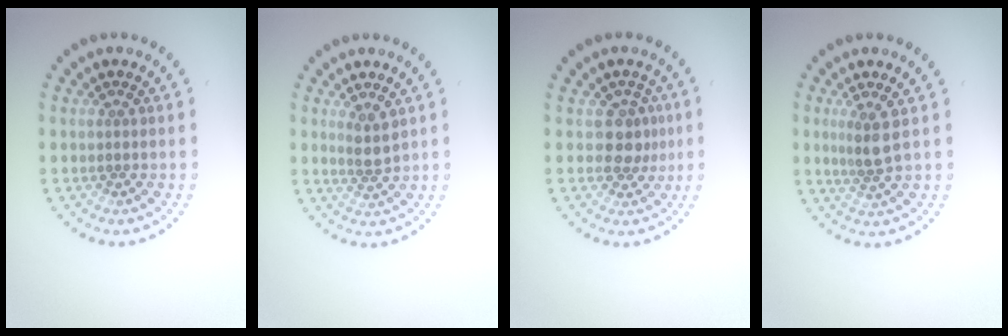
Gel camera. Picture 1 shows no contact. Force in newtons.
{"total": 1.9, "press": 1.5, "slide": 1.2}
{"total": 2.5, "press": 2.1, "slide": 1.4}
{"total": 2.3, "press": 1.8, "slide": 1.5}